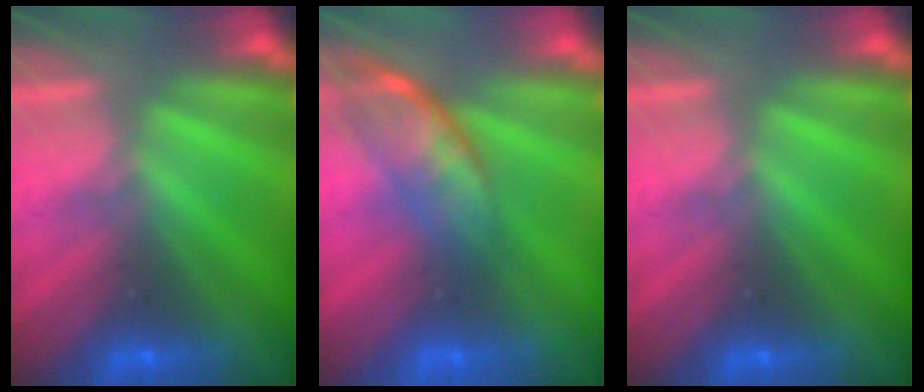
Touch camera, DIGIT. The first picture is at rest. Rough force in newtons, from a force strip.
{"total": 2.7}
{"total": 0.0}